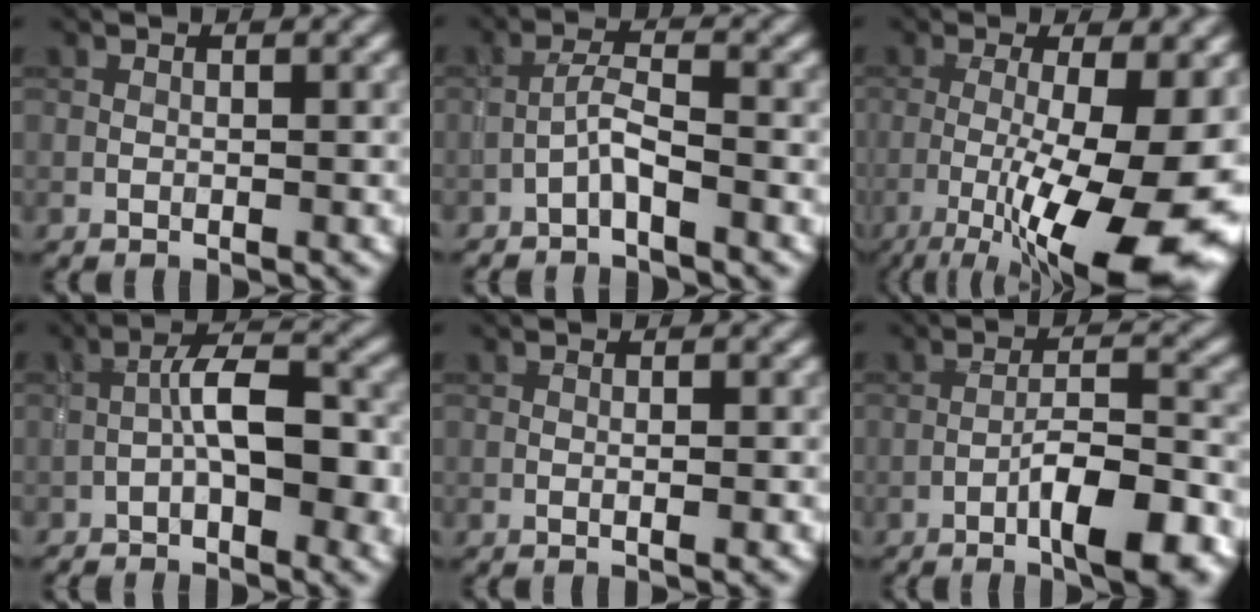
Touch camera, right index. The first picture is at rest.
{"total": 2.3, "force": [-1.5, 0.3, 1.7], "torque": [-0.036, 0.011, -0.036]}
{"total": 15.3, "force": [-4.7, 3.9, 14.1], "torque": [-0.199, -0.013, -0.069]}
{"total": 6.3, "force": [-1.8, 2.4, 5.5], "torque": [-0.086, 0.013, -0.036]}
{"total": 0.9, "force": [-0.1, 0.1, 0.9], "torque": [-0.015, -0.001, -0.002]}
{"total": 7.0, "force": [-3.7, 1.4, 5.8], "torque": [-0.094, 0.013, -0.060]}